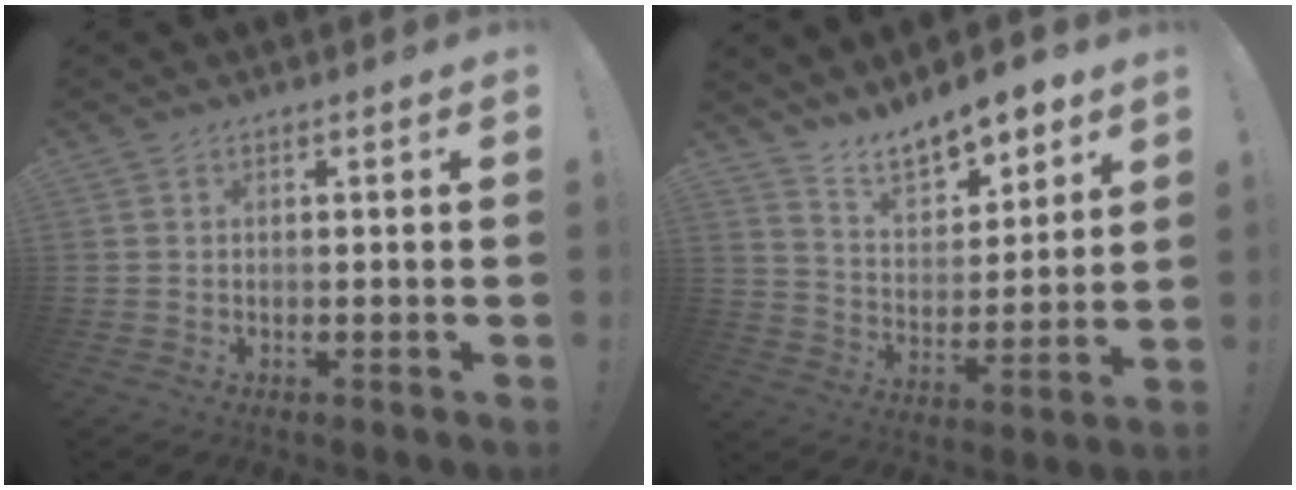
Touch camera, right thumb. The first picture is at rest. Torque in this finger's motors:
{"motor_torque": [-0.21, 2.03, 0.17, 0.16, 0.08]}